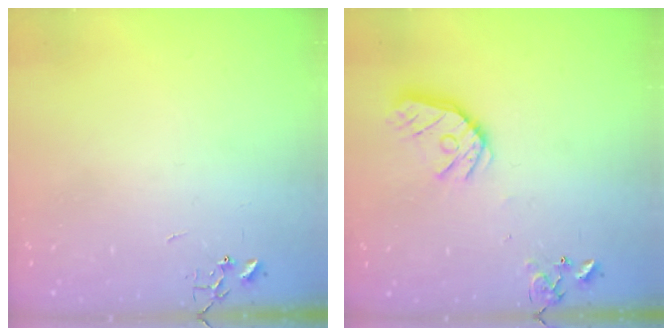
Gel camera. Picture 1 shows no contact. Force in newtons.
{"total": 14.4, "press": 14.3, "slide": 1.9}